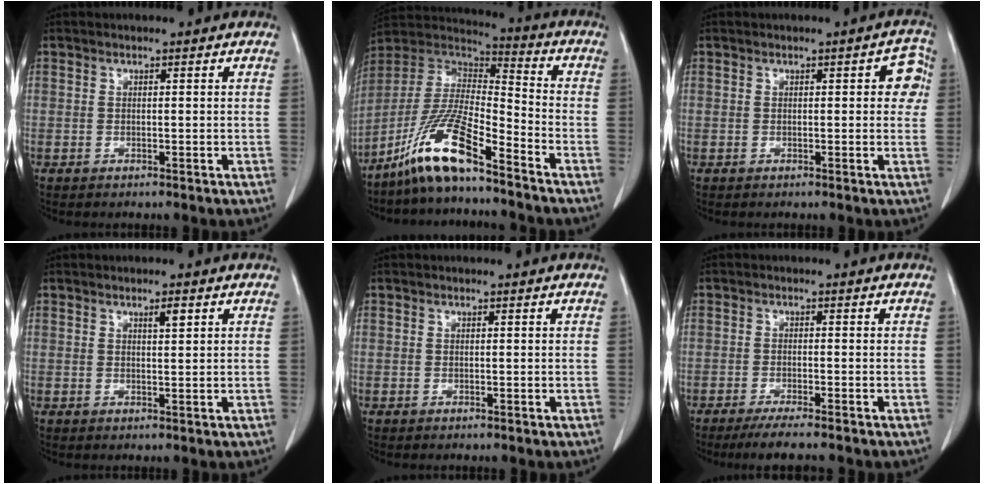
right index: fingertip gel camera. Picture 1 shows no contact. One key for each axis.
{"total": 13.6, "fx": -9.5, "fy": 1.5, "fz": 9.7, "tx": -0.199, "ty": -0.001, "tz": -0.181}
{"total": 3.7, "fx": 0.7, "fy": 1.6, "fz": 3.2, "tx": -0.023, "ty": 0.013, "tz": 0.003}
{"total": 1.5, "fx": 0.8, "fy": 0.2, "fz": 1.2, "tx": -0.022, "ty": -0.003, "tz": 0.013}
{"total": 0.0}
{"total": 5.6, "fx": -4.7, "fy": 0.0, "fz": 3.1, "tx": -0.043, "ty": -0.012, "tz": -0.074}